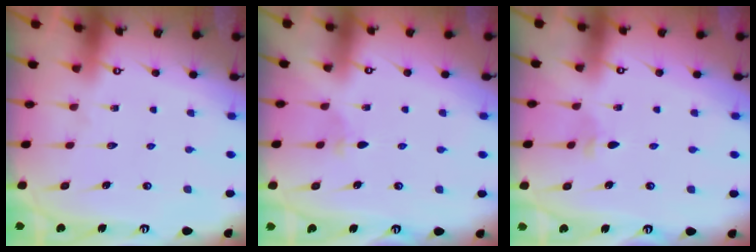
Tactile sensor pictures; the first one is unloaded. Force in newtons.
{"total": 2.7, "press": 2.6, "slide": 0.7}
{"total": 2.3, "press": 2.2, "slide": 0.8}